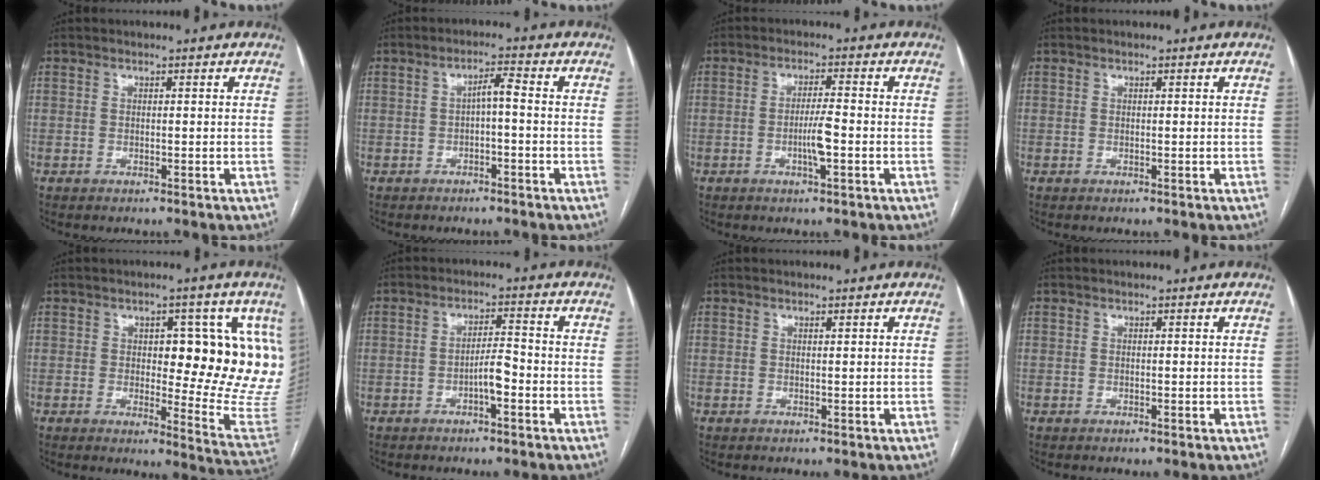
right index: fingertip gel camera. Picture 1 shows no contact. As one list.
[{"total": 2.7, "force": [-0.5, 0.4, 2.6], "torque": [-0.044, 0.011, -0.007]}, {"total": 4.2, "force": [-1.2, 0.3, 4.0], "torque": [-0.074, -0.002, -0.021]}, {"total": 0.0}, {"total": 15.9, "force": [3.8, 5.2, 14.5], "torque": [-0.144, 0.005, 0.048]}, {"total": 3.7, "force": [-1.5, 0.7, 3.3], "torque": [-0.055, 0.007, -0.026]}, {"total": 0.0}, {"total": 0.0}]